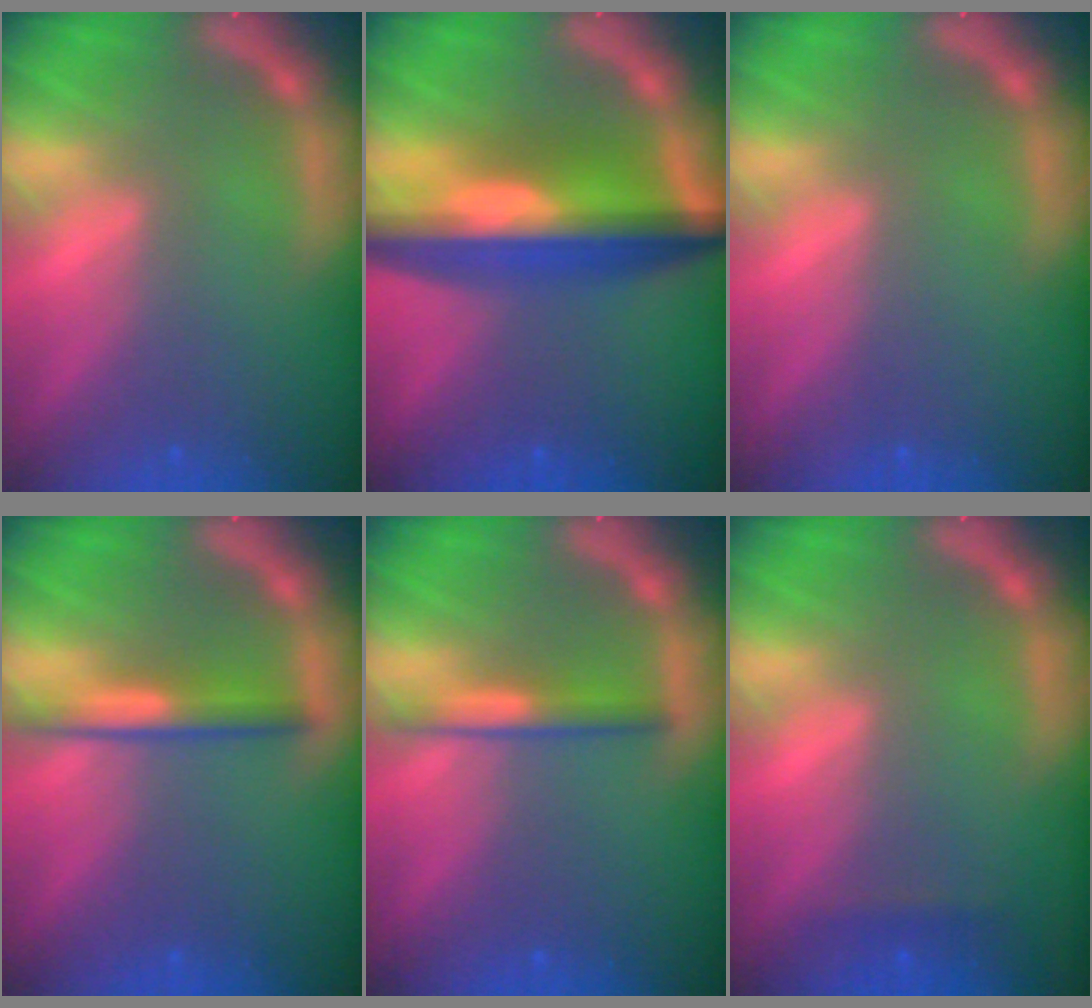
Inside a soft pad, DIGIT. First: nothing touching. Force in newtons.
{"total": 10.0}
{"total": 0.0}
{"total": 3.0}
{"total": 2.5}
{"total": 0.9}